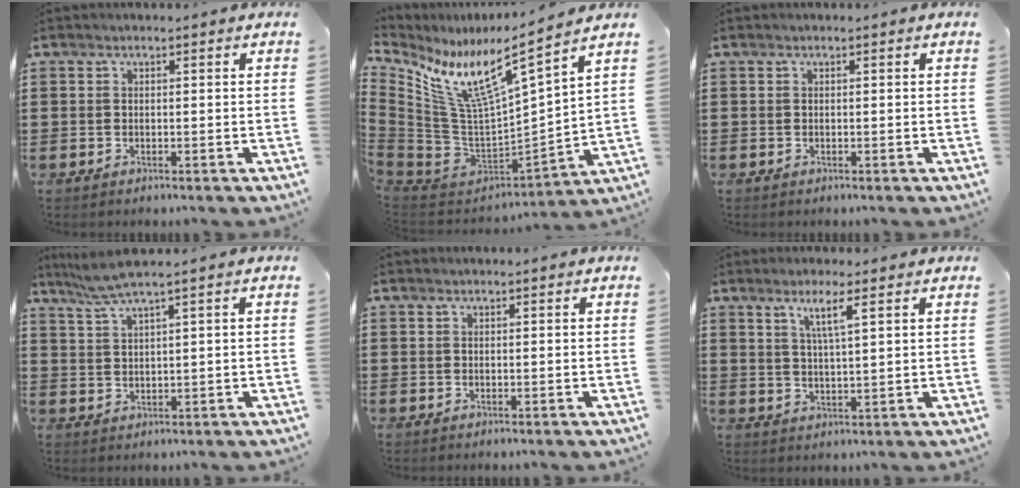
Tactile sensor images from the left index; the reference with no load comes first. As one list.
[{"total": 10.6, "force": [6.9, 1.5, 7.9], "torque": [-0.185, -0.062, 0.112]}, {"total": 0.0}, {"total": 4.0, "force": [3.0, 0.0, 2.7], "torque": [-0.060, -0.003, 0.054]}, {"total": 0.0}, {"total": 4.5, "force": [2.7, 0.3, 3.6], "torque": [-0.071, -0.003, 0.044]}]